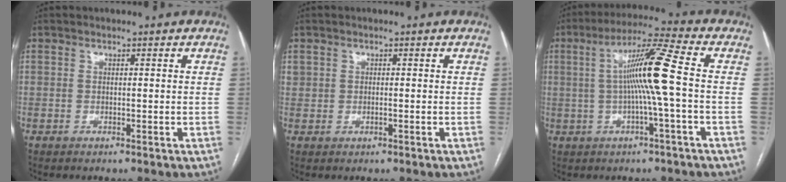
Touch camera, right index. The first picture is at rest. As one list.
[{"total": 1.2, "force": [0.2, 0.9, 0.6], "torque": [-0.017, 0.008, 0.009]}, {"total": 10.5, "force": [0.1, -1.1, 10.5], "torque": [-0.187, 0.013, 0.000]}]